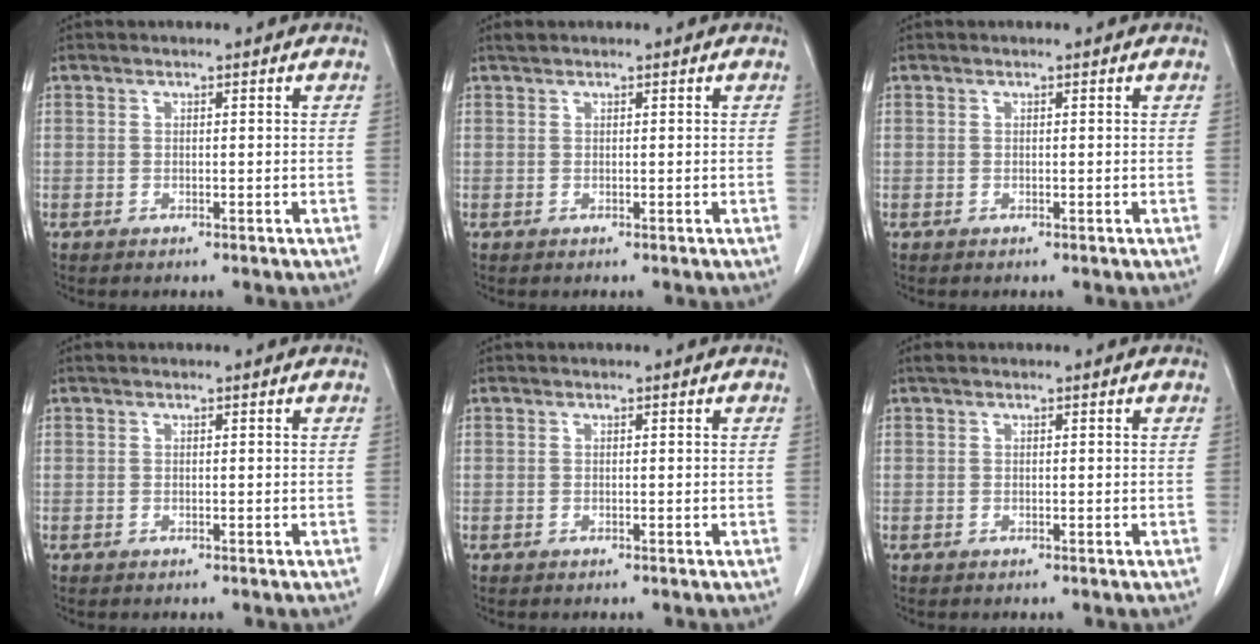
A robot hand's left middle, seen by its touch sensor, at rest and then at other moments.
{"total": 0.5, "force": [0.5, 0.0, 0.1], "torque": [-0.010, 0.009, 0.014]}
{"total": 0.0}
{"total": 0.0}
{"total": 0.0}
{"total": 0.6, "force": [0.5, 0.2, 0.3], "torque": [-0.013, 0.013, 0.009]}